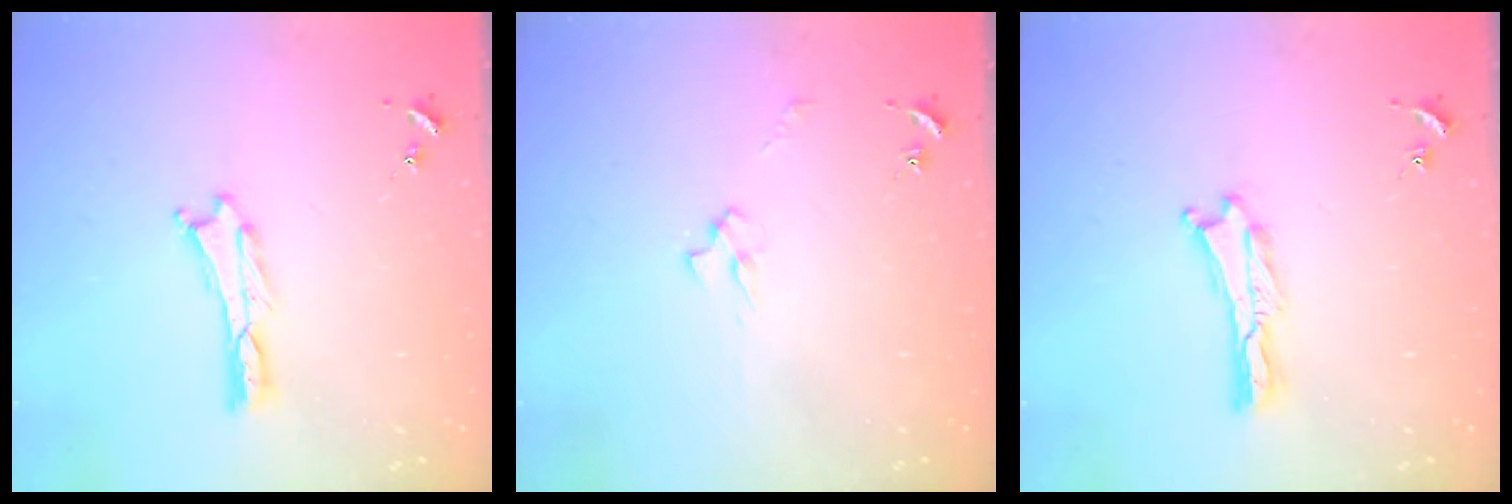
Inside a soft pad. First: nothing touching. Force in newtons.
{"total": 2.4, "press": 2.4, "slide": 0.4}
{"total": 0.0}